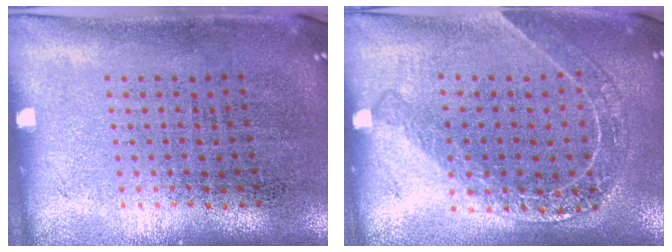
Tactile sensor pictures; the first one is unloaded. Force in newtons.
{"total": 1.6, "press": 1.5, "slide": 0.5}